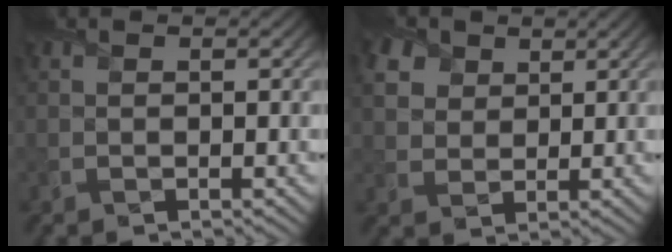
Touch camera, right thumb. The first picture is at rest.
{"total": 5.1, "force": [2.8, 3.7, 2.2], "torque": [-0.075, 0.006, 0.050]}